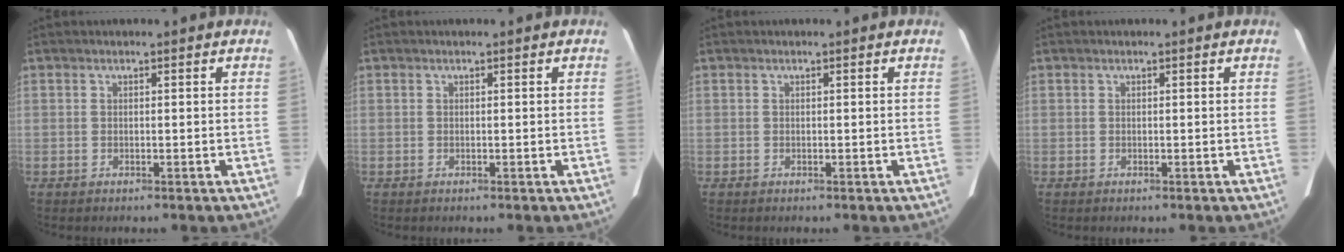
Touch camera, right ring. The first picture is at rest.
{"total": 0.0}
{"total": 0.0}
{"total": 0.0}